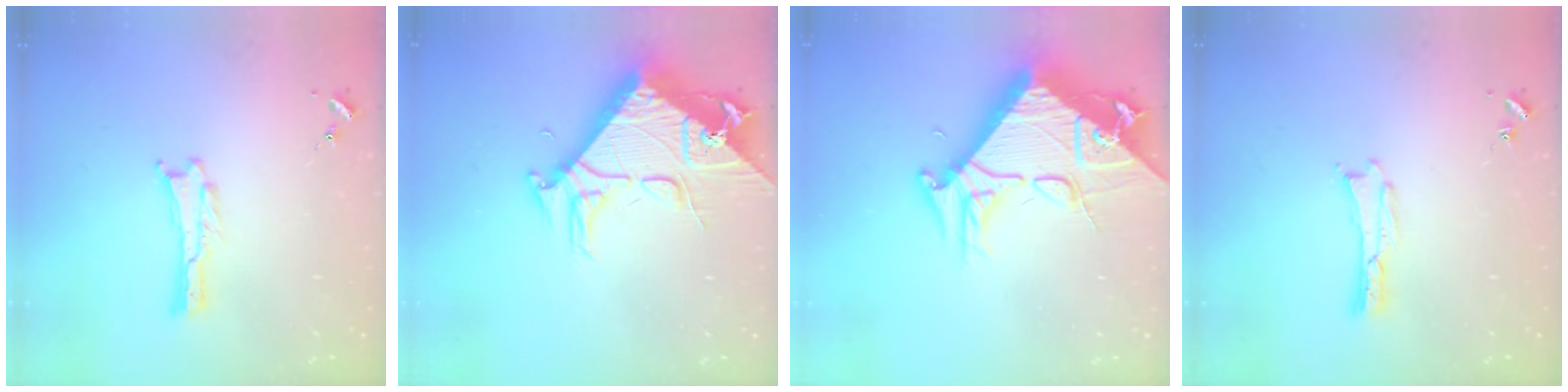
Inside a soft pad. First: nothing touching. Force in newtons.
{"total": 9.8, "press": 9.8, "slide": 1.1}
{"total": 17.0, "press": 16.9, "slide": 1.6}
{"total": 0.0}